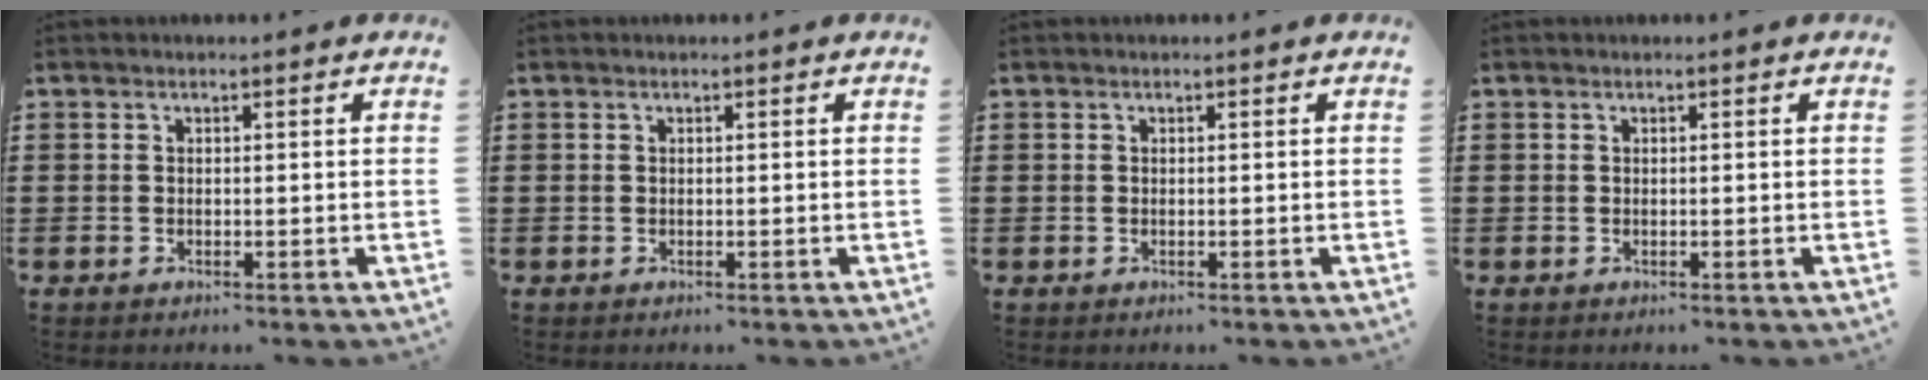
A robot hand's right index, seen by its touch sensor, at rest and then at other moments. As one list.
[{"total": 0.0}, {"total": 0.0}, {"total": 0.0}]